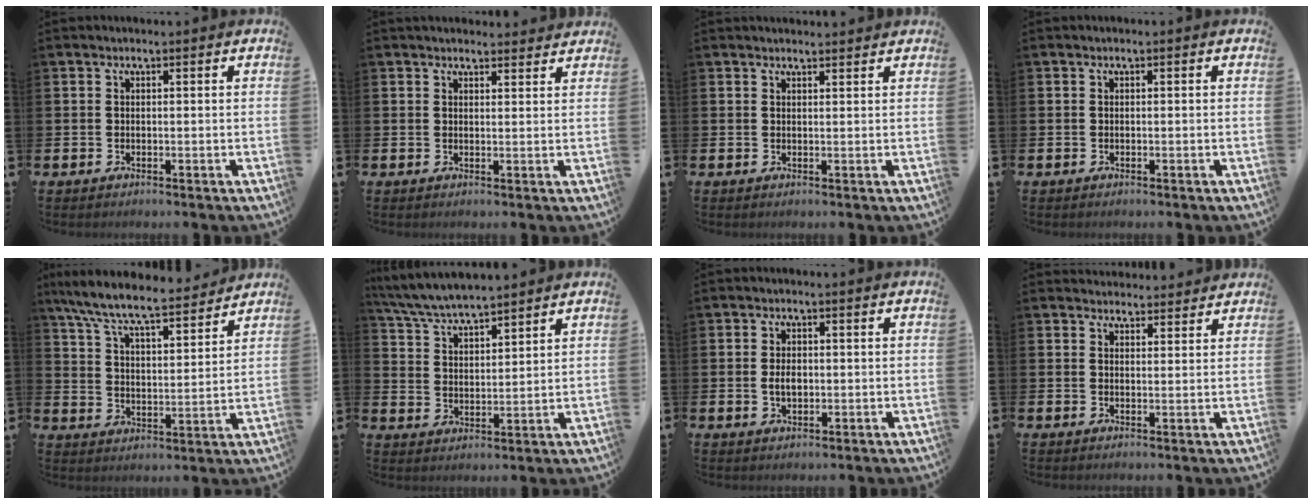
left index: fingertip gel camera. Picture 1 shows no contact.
{"total": 2.3, "force": [2.2, 0.6, 0.1], "torque": [0.002, -0.010, 0.040]}
{"total": 1.3, "force": [1.3, 0.2, 0.1], "torque": [0.005, -0.003, 0.022]}
{"total": 0.0}
{"total": 8.6, "force": [7.9, 1.1, 3.2], "torque": [-0.101, -0.049, 0.139]}
{"total": 6.1, "force": [6.0, 0.5, 1.0], "torque": [-0.050, -0.028, 0.109]}
{"total": 2.6, "force": [0.0, 1.7, 2.0], "torque": [-0.017, -0.003, -0.006]}
{"total": 3.0, "force": [2.9, 0.8, -0.2], "torque": [0.006, -0.015, 0.052]}